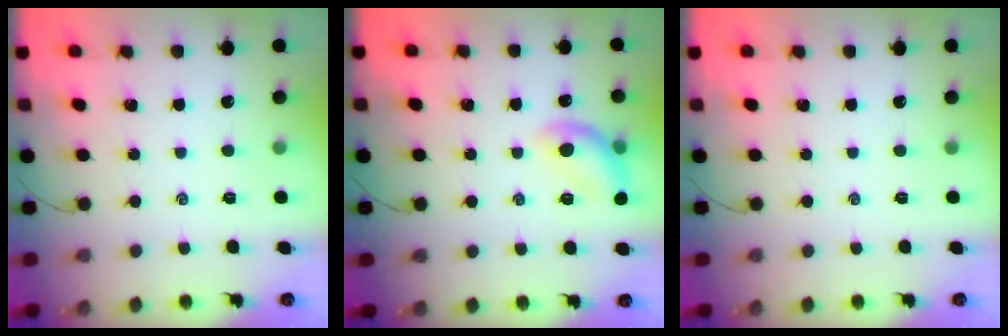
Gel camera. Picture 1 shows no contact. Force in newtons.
{"total": 11.6, "press": 11.6, "slide": 0.6}
{"total": 0.0}